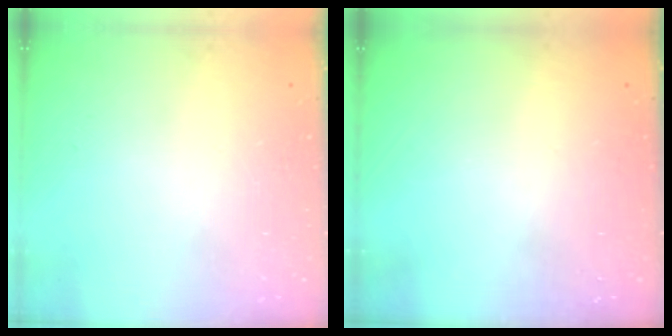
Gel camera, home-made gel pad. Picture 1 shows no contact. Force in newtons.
{"total": 0.0}